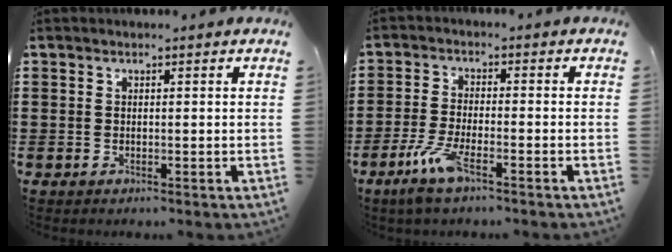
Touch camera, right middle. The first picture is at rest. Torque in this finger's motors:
{"motor_torque": [2.14, 0.00, 0.60, 0.19]}